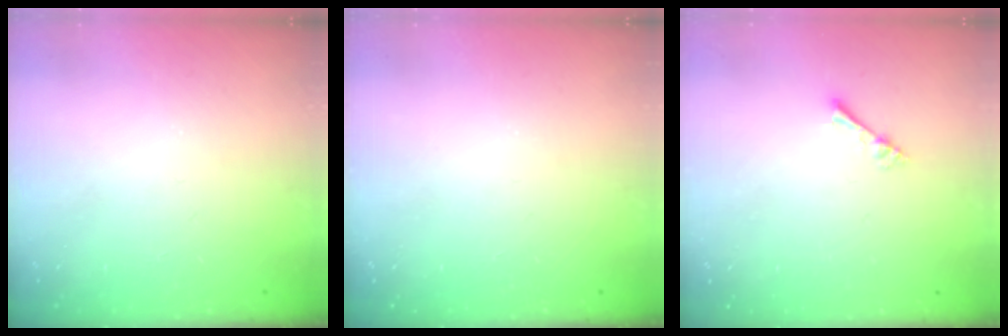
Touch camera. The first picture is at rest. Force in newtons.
{"total": 0.0}
{"total": 2.4, "press": 2.4, "slide": 0.2}